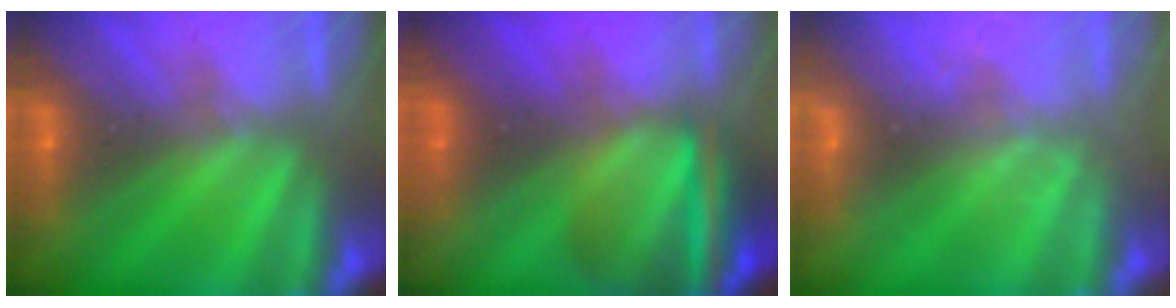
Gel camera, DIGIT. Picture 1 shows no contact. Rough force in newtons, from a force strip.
{"total": 7.3}
{"total": 2.3}